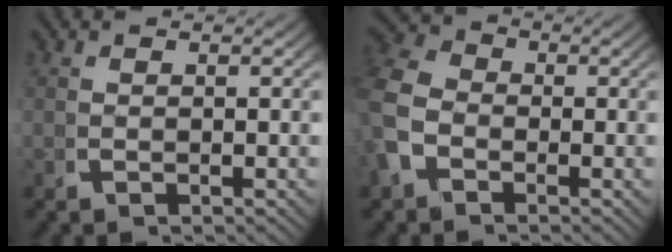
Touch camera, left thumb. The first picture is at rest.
{"total": 6.6, "force": [0.0, 5.5, 3.6], "torque": [-0.091, -0.012, -0.007]}